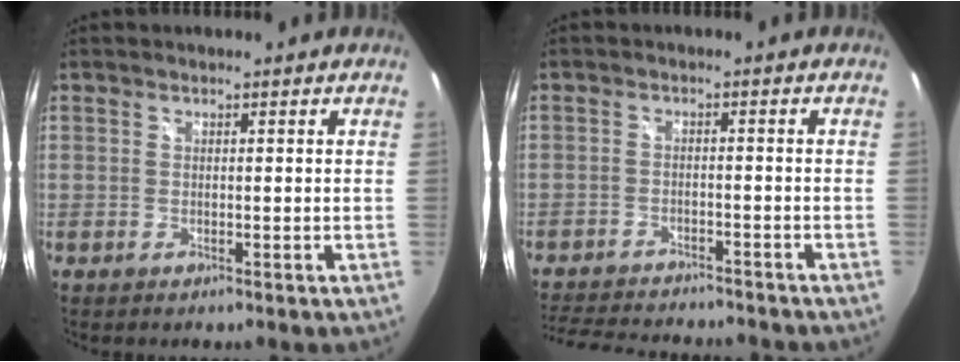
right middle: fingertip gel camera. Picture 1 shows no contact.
{"total": 14.5, "force": [-12.8, 3.6, 5.7], "torque": [-0.126, -0.017, -0.191]}